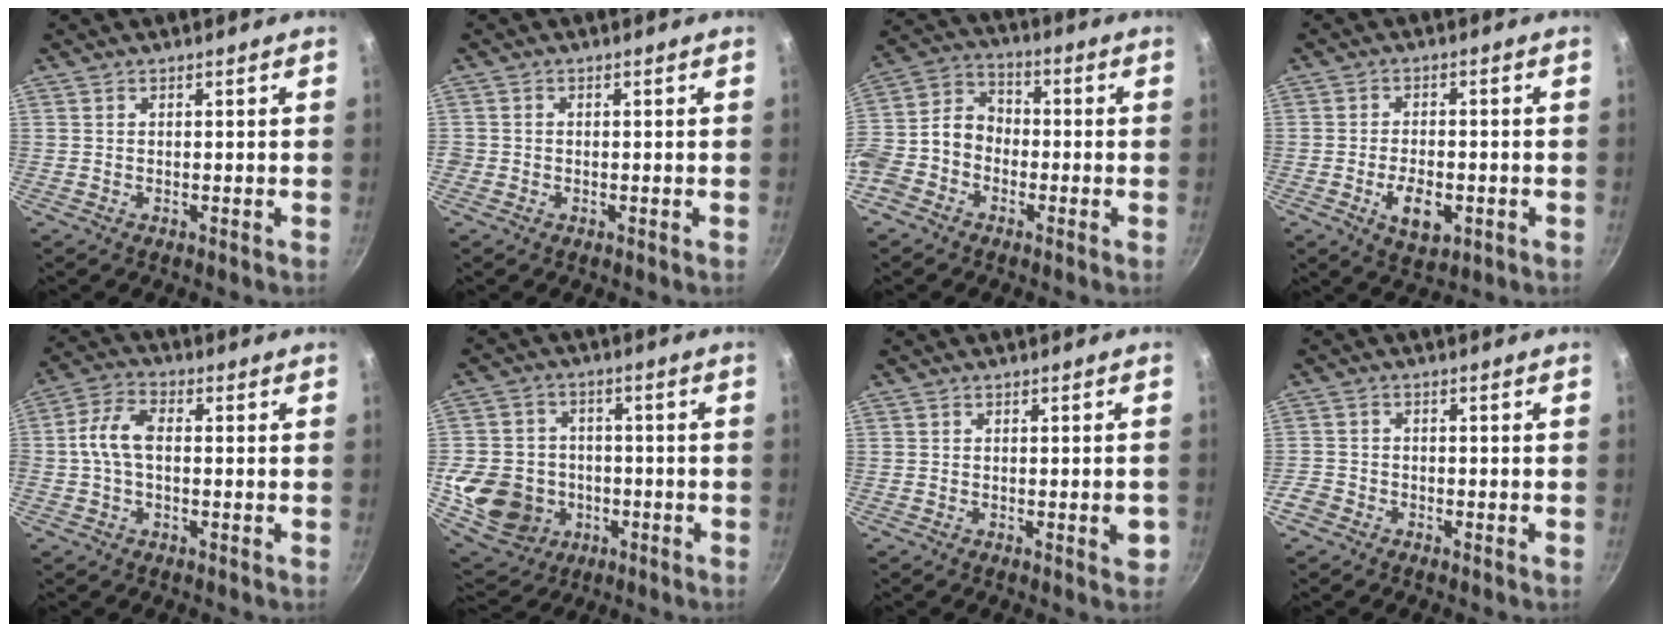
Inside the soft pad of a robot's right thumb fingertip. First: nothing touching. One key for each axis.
{"total": 0.9, "fx": -0.3, "fy": 0.8, "fz": 0.2, "tx": -0.003, "ty": 0.002, "tz": -0.008}
{"total": 11.6, "fx": -3.9, "fy": 9.2, "fz": 5.9, "tx": -0.093, "ty": 0.054, "tz": -0.094}
{"total": 7.1, "fx": -2.2, "fy": 3.9, "fz": 5.5, "tx": -0.081, "ty": 0.005, "tz": -0.032}
{"total": 7.1, "fx": -0.3, "fy": 4.2, "fz": 5.7, "tx": -0.116, "ty": 0.030, "tz": -0.016}
{"total": 14.5, "fx": -3.8, "fy": 12.4, "fz": 6.6, "tx": -0.108, "ty": 0.029, "tz": -0.054}
{"total": 3.1, "fx": -0.9, "fy": 1.1, "fz": 2.7, "tx": -0.025, "ty": 0.003, "tz": -0.013}
{"total": 3.5, "fx": -2.5, "fy": 2.2, "fz": 1.1, "tx": -0.026, "ty": 0.022, "tz": -0.050}